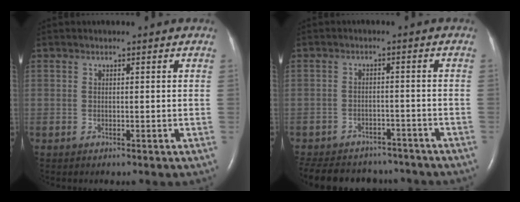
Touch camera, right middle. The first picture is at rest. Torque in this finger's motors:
{"motor_torque": [1.06, -1.08, 0.17, 0.04]}